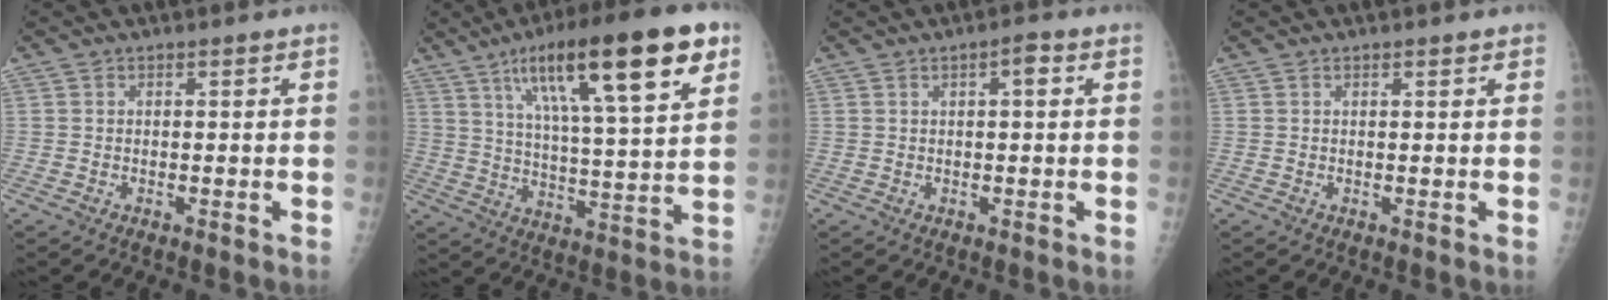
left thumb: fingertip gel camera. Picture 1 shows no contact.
{"total": 23.7, "force": [12.0, 5.1, 19.8], "torque": [-0.295, -0.016, 0.191]}
{"total": 2.4, "force": [0.8, 0.8, 2.1], "torque": [-0.030, 0.003, 0.008]}
{"total": 0.8, "force": [0.5, 0.3, 0.5], "torque": [-0.005, -0.001, 0.006]}